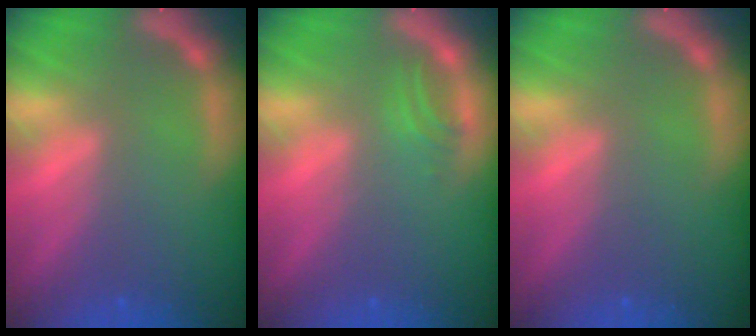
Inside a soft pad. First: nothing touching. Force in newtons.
{"total": 1.5}
{"total": 0.0}